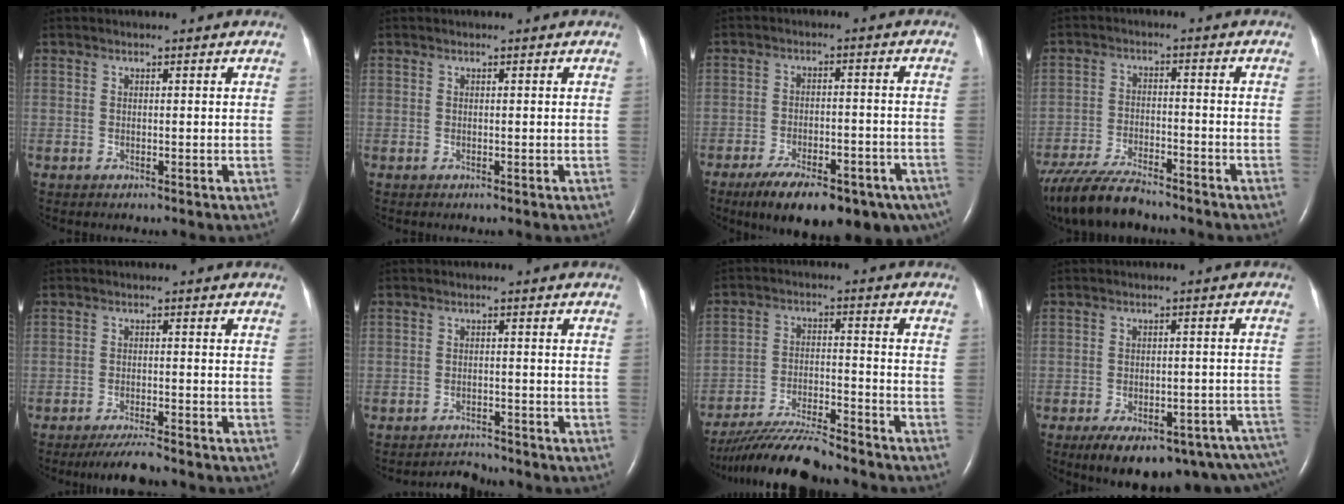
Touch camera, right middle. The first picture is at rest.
{"total": 0.0}
{"total": 18.5, "force": [-12.7, 6.8, 11.6], "torque": [-0.143, -0.001, -0.174]}
{"total": 11.6, "force": [-10.0, 2.0, 5.5], "torque": [-0.104, -0.024, -0.171]}
{"total": 4.7, "force": [-4.2, -0.1, 2.1], "torque": [-0.041, -0.015, -0.073]}
{"total": 2.9, "force": [-2.8, -0.1, -0.7], "torque": [0.007, -0.014, -0.045]}
{"total": 12.9, "force": [-11.7, 0.8, 5.3], "torque": [-0.093, -0.015, -0.203]}
{"total": 20.7, "force": [-15.2, 8.2, 11.4], "torque": [-0.123, 0.018, -0.177]}